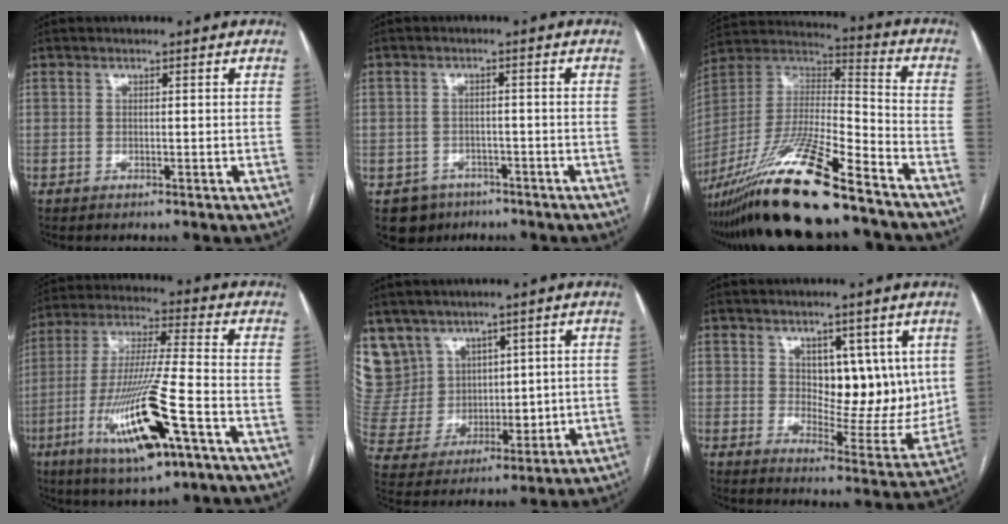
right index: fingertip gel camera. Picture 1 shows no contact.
{"total": 4.9, "force": [-3.0, 3.9, 0.2], "torque": [0.002, 0.009, -0.040]}
{"total": 23.2, "force": [-17.3, 1.7, 15.3], "torque": [-0.321, -0.038, -0.320]}
{"total": 17.7, "force": [-7.6, 1.5, 15.9], "torque": [-0.336, -0.029, -0.133]}
{"total": 12.1, "force": [7.8, 9.0, 1.8], "torque": [-0.061, 0.048, 0.181]}
{"total": 11.7, "force": [3.3, 5.9, 9.6], "torque": [-0.114, -0.003, 0.062]}